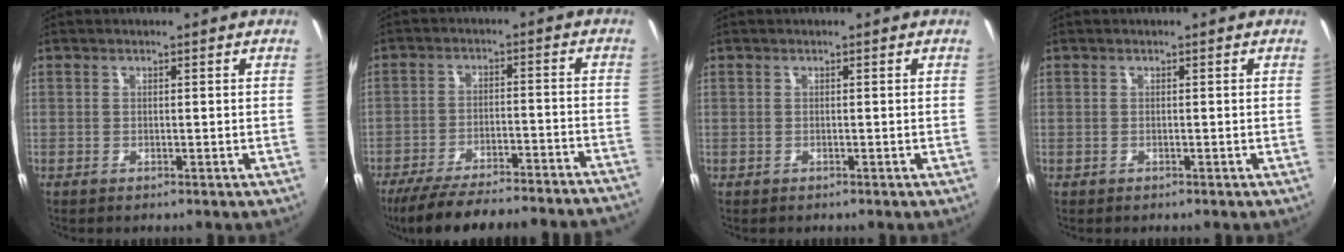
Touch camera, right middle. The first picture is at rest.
{"total": 24.2, "force": [-22.0, 1.5, 9.9], "torque": [-0.164, -0.033, -0.297]}
{"total": 1.0, "force": [0.7, -0.5, -0.4], "torque": [0.010, 0.000, 0.013]}
{"total": 0.9, "force": [0.7, -0.4, -0.4], "torque": [0.010, 0.000, 0.012]}